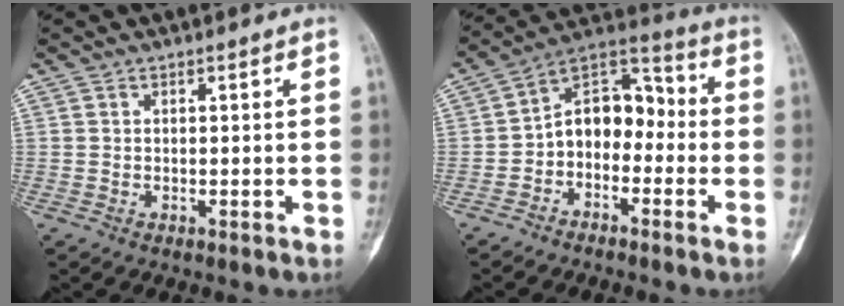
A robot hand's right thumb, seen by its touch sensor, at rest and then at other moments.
{"total": 11.1, "force": [-2.3, 7.7, 7.6], "torque": [-0.089, 0.060, -0.057]}